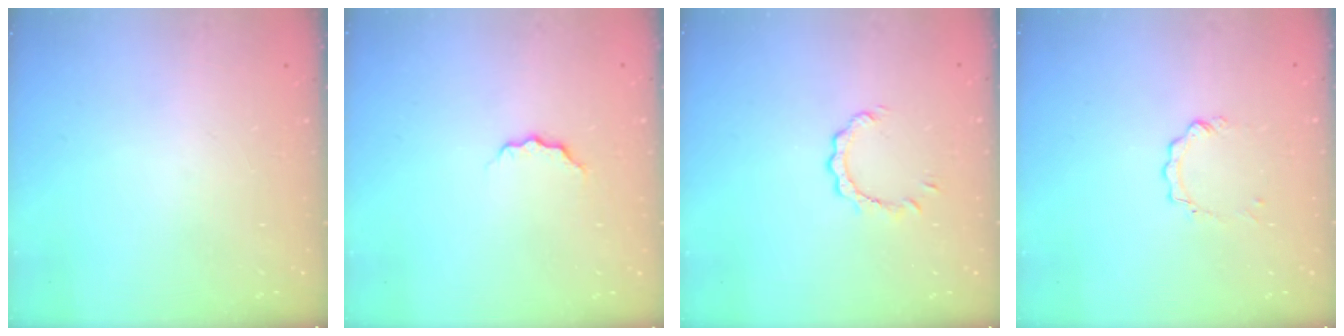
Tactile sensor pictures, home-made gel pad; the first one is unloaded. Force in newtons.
{"total": 3.8, "press": 3.8, "slide": 0.5}
{"total": 3.6, "press": 3.6, "slide": 0.5}
{"total": 2.9, "press": 2.9, "slide": 0.2}